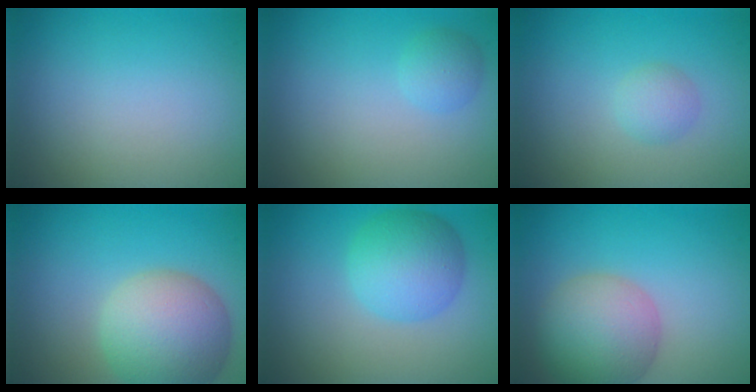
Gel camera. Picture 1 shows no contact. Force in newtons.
{"total": 1.6, "press": 1.6, "slide": 0.1}
{"total": 1.6, "press": 1.6, "slide": 0.1}
{"total": 8.4, "press": 8.4, "slide": 0.8}
{"total": 5.2, "press": 5.2, "slide": 0.1}
{"total": 6.8, "press": 6.8, "slide": 0.2}